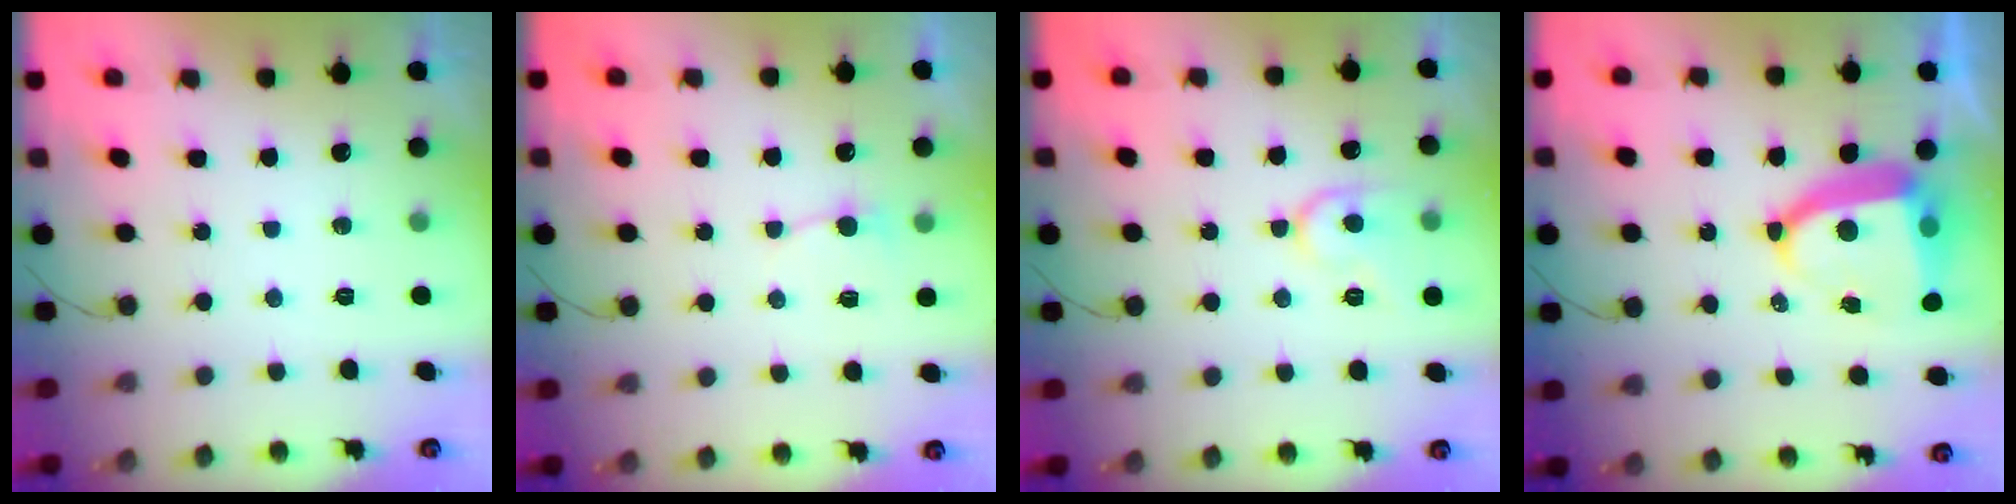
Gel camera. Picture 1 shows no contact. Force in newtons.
{"total": 3.7, "press": 3.7, "slide": 0.5}
{"total": 10.5, "press": 10.4, "slide": 0.9}
{"total": 9.9, "press": 9.8, "slide": 1.3}